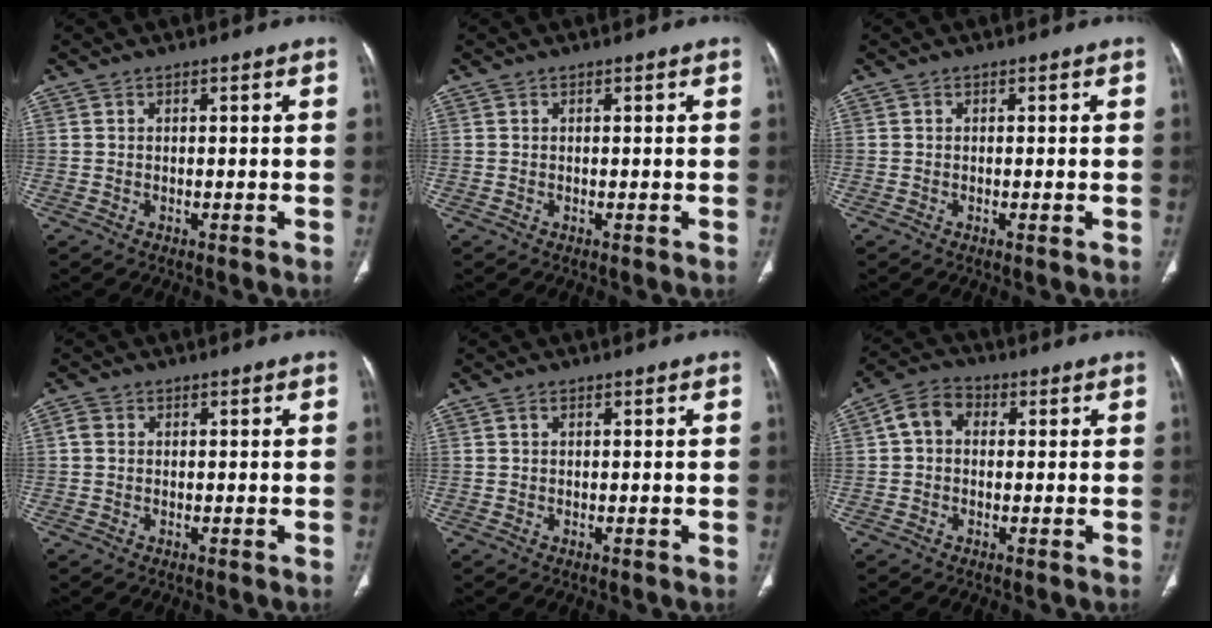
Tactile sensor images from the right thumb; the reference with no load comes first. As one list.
[{"total": 0.0}, {"total": 0.6, "force": [-0.2, 0.0, 0.6], "torque": [-0.013, -0.002, -0.003]}, {"total": 1.6, "force": [0.2, 1.4, 0.8], "torque": [-0.014, 0.004, 0.003]}, {"total": 0.5, "force": [0.2, 0.3, 0.3], "torque": [-0.008, 0.002, 0.003]}, {"total": 5.8, "force": [0.6, 4.5, 3.6], "torque": [-0.055, 0.020, 0.002]}]